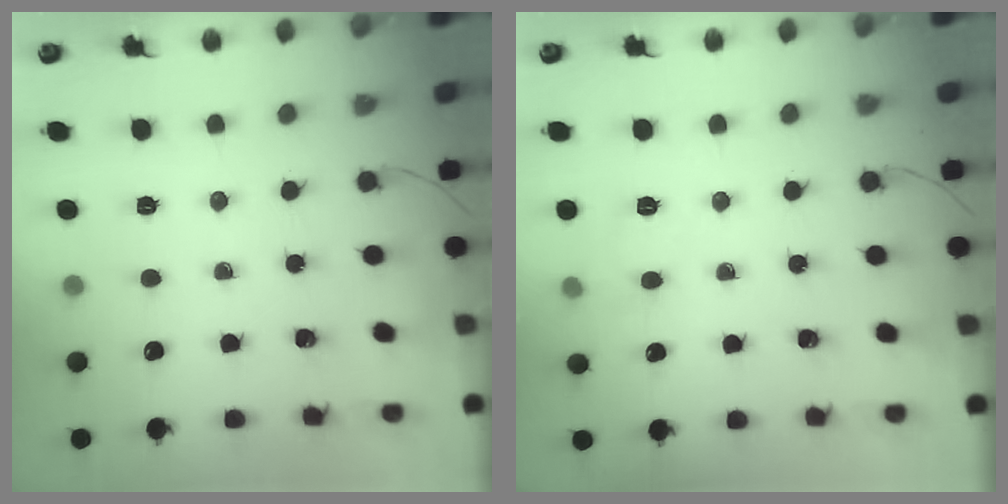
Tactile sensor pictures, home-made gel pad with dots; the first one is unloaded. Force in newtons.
{"total": 7.7, "press": 7.5, "slide": 1.7}